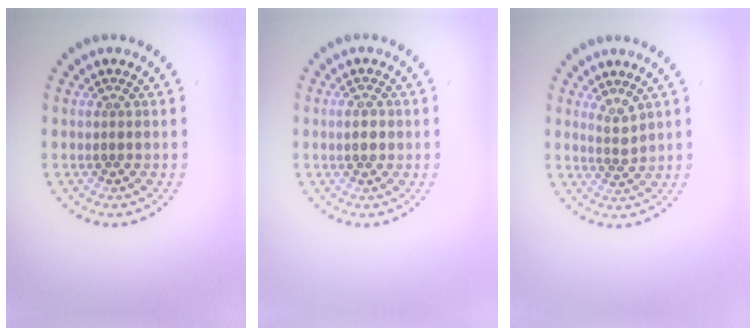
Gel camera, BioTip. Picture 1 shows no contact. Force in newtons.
{"total": 1.4, "press": 1.4, "slide": 0.1}
{"total": 1.7, "press": 1.2, "slide": 1.3}